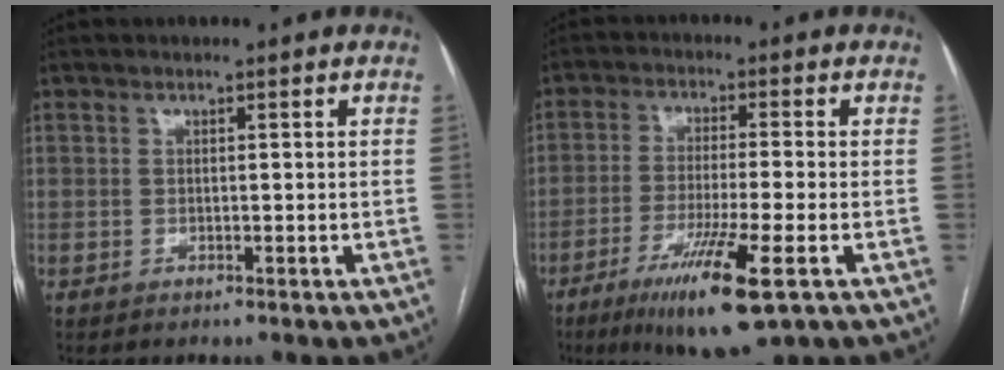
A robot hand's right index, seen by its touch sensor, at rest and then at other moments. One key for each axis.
{"total": 11.9, "fx": -5.9, "fy": 0.6, "fz": 10.3, "tx": -0.189, "ty": -0.035, "tz": -0.097}